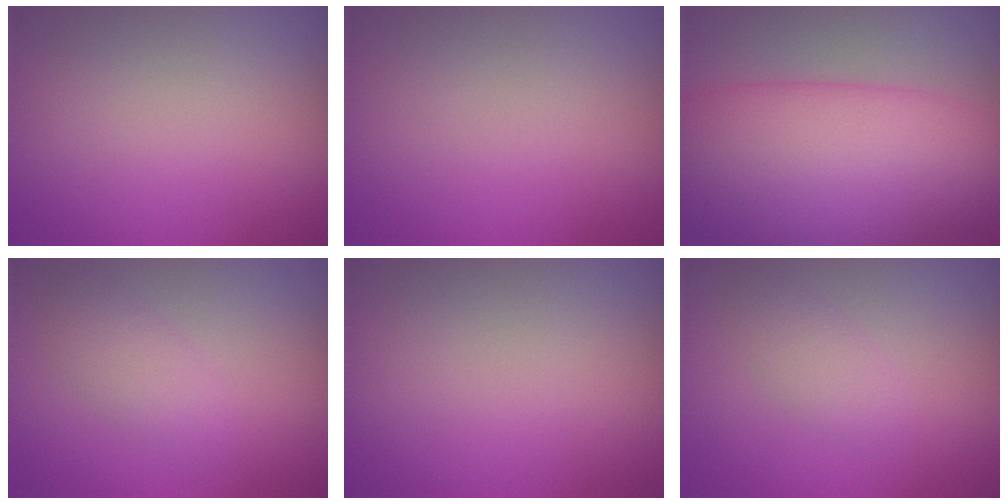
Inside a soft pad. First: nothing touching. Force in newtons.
{"total": 0.0}
{"total": 12.1, "press": 12.1, "slide": 0.3}
{"total": 2.1, "press": 2.1, "slide": 0.1}
{"total": 0.0}
{"total": 1.7, "press": 1.7, "slide": 0.1}